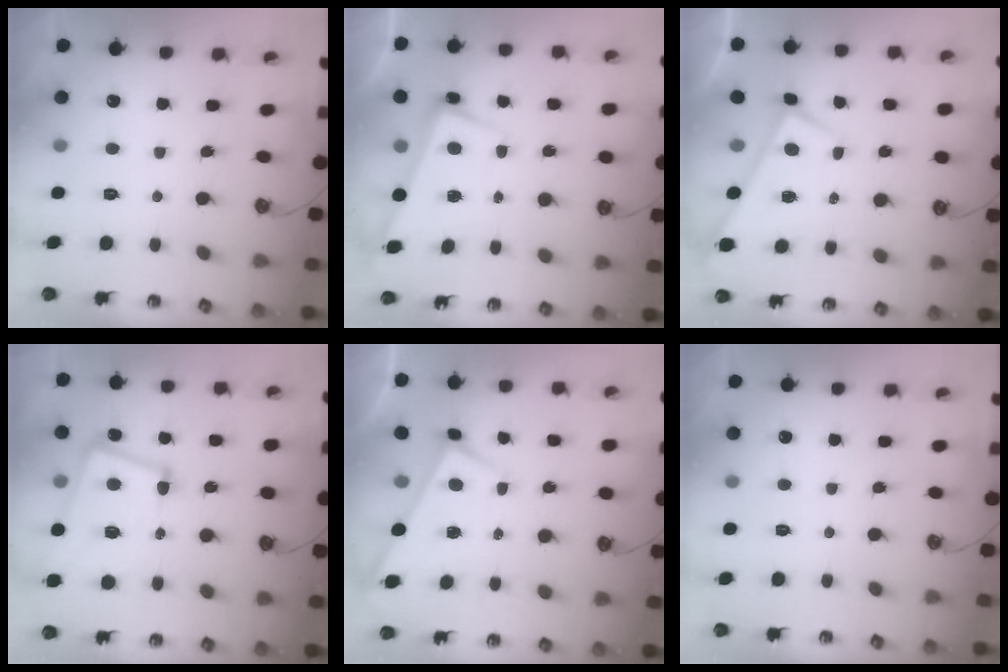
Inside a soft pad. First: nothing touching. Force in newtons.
{"total": 2.7, "press": 2.5, "slide": 0.9}
{"total": 0.0}
{"total": 10.8, "press": 10.6, "slide": 2.1}
{"total": 3.1, "press": 3.1, "slide": 0.3}
{"total": 0.0}